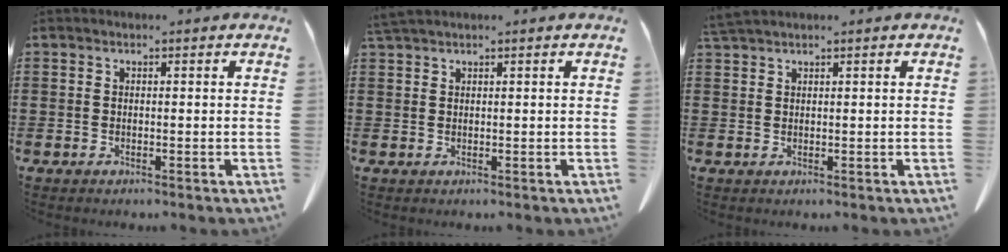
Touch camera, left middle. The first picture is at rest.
{"total": 1.5, "force": [1.4, -0.1, 0.6], "torque": [-0.017, -0.002, 0.028]}
{"total": 1.8, "force": [1.7, -0.1, 0.7], "torque": [-0.018, -0.001, 0.034]}